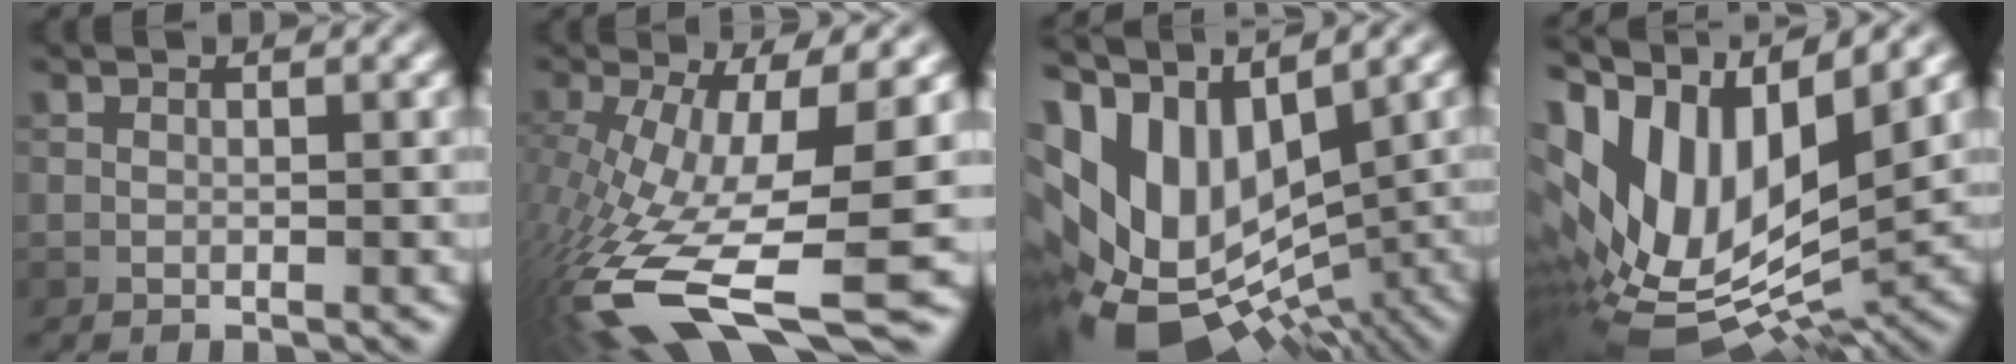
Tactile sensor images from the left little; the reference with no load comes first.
{"total": 15.7, "force": [-5.0, 5.1, 14.0], "torque": [-0.293, -0.027, -0.079]}
{"total": 13.3, "force": [-0.1, 8.1, 10.5], "torque": [-0.210, -0.006, 0.022]}
{"total": 15.2, "force": [3.5, 7.7, 12.7], "torque": [-0.249, 0.009, 0.068]}